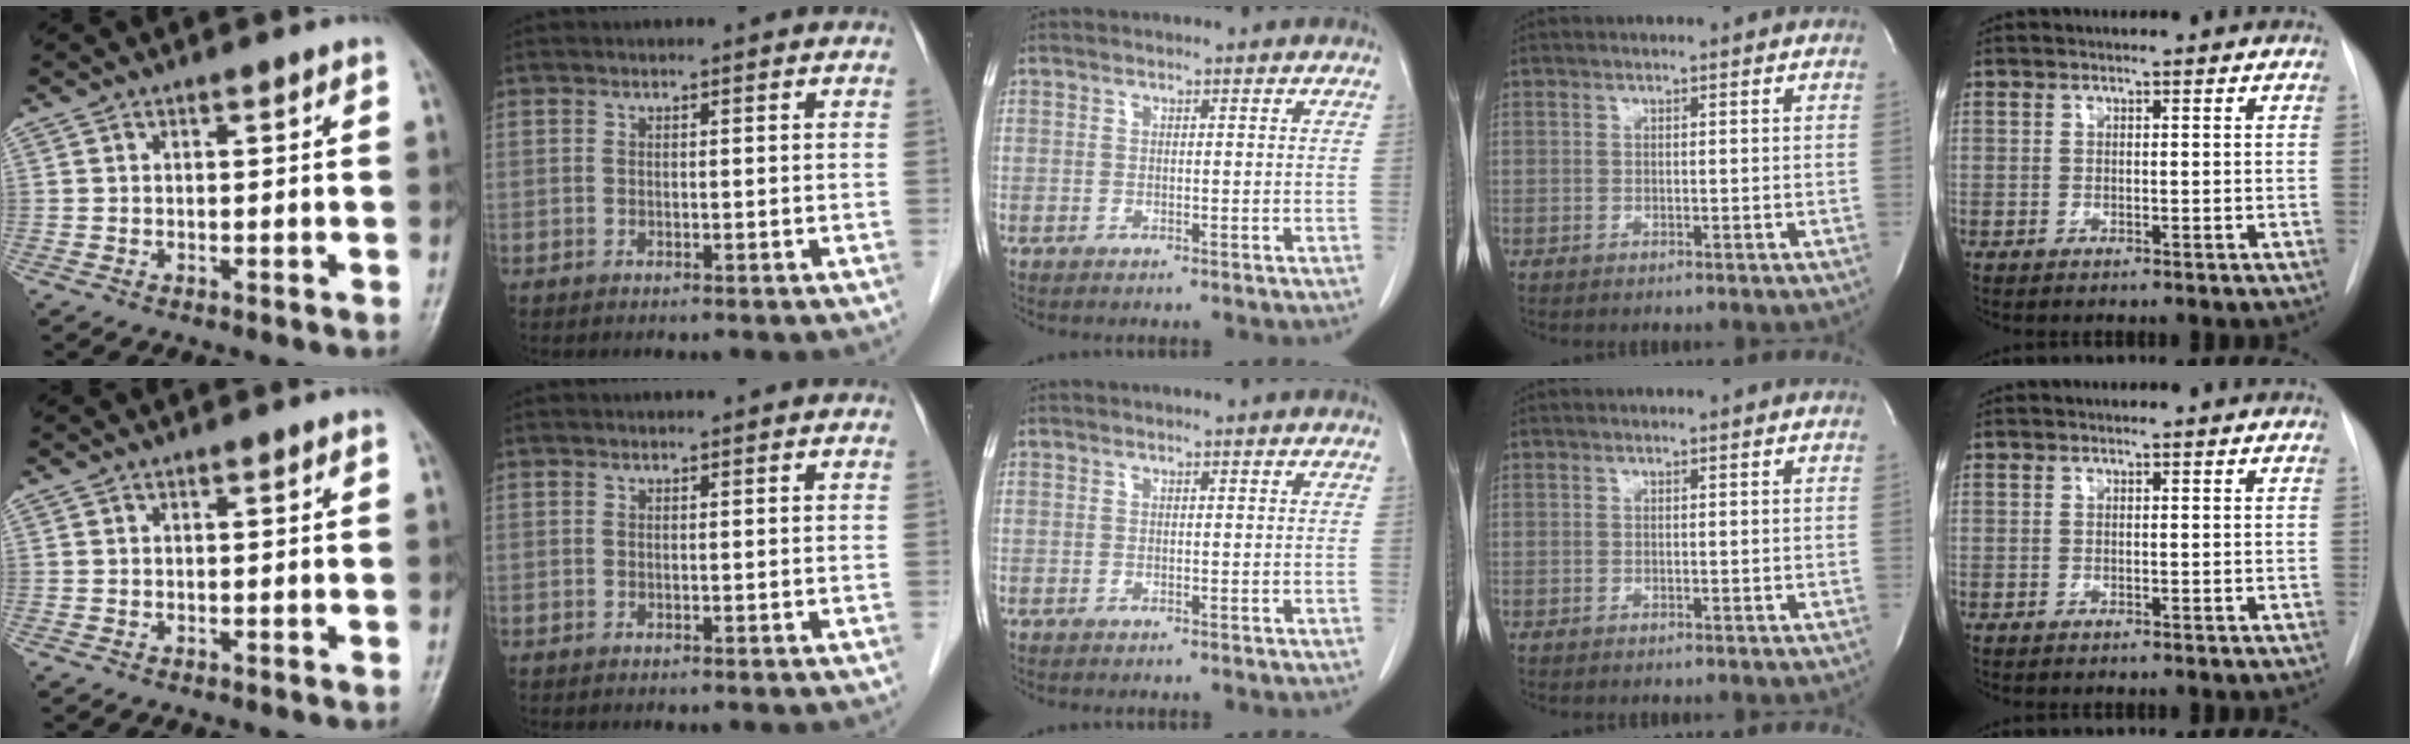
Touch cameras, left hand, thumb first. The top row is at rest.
{}